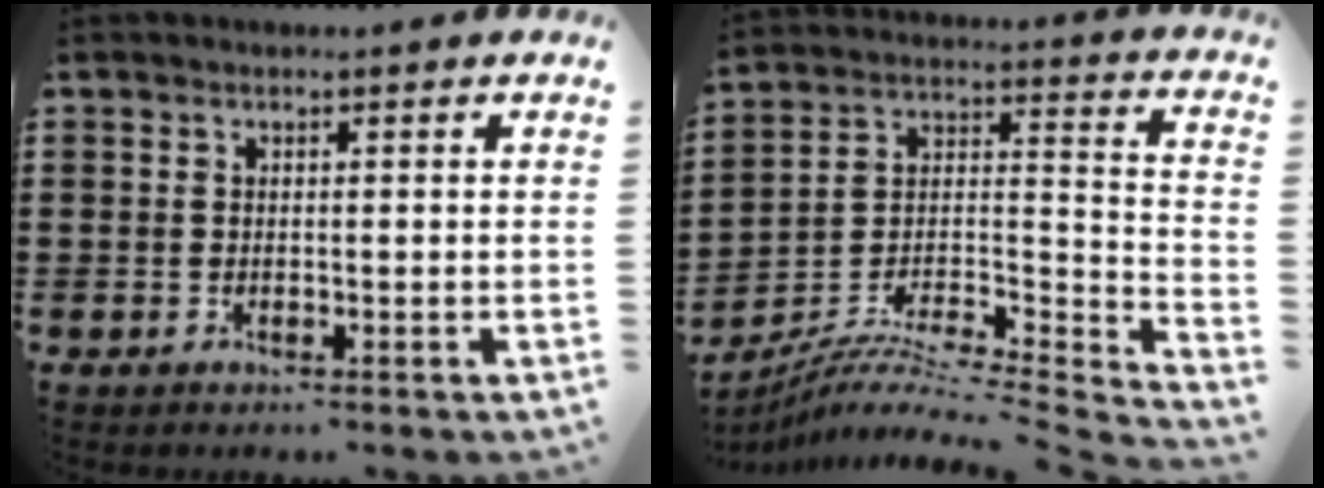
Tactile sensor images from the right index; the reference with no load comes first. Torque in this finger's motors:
{"motor_torque": [0.67, 1.08, -0.28, -0.04]}